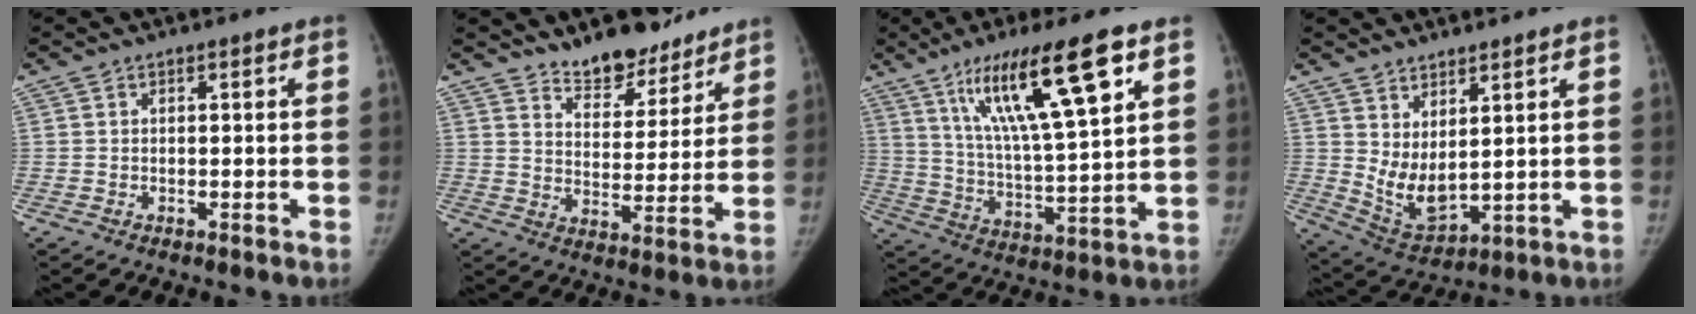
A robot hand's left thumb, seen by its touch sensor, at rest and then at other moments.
{"total": 10.5, "force": [9.0, 4.4, 3.4], "torque": [-0.018, -0.060, 0.149]}
{"total": 19.0, "force": [9.8, 3.1, 16.0], "torque": [-0.270, -0.035, 0.177]}
{"total": 8.3, "force": [3.4, 3.6, 6.8], "torque": [-0.117, -0.040, 0.080]}